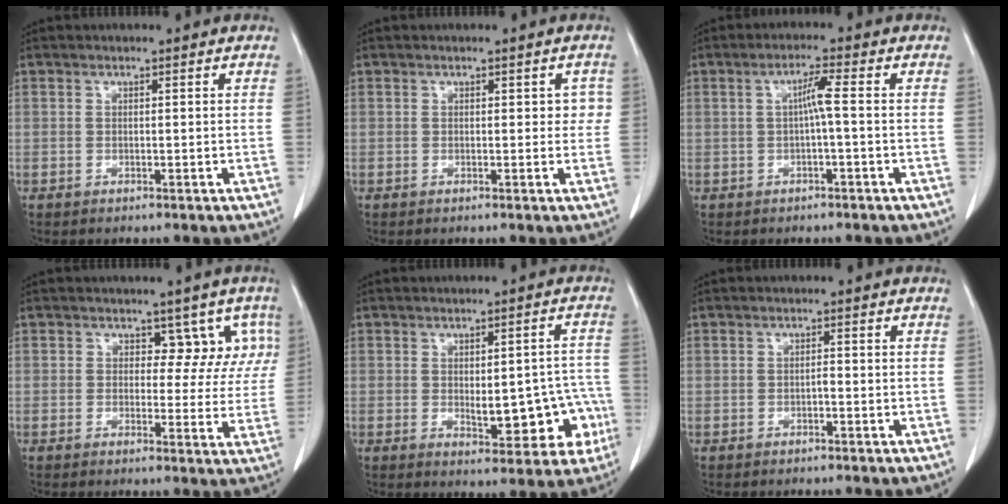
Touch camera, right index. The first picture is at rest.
{"total": 2.0, "force": [0.4, 1.5, 1.4], "torque": [-0.004, 0.014, 0.003]}
{"total": 3.0, "force": [-0.1, -0.1, 3.0], "torque": [-0.055, 0.009, 0.001]}
{"total": 5.7, "force": [3.0, 4.0, 2.7], "torque": [0.000, 0.003, 0.022]}
{"total": 10.3, "force": [-2.1, 4.6, 8.9], "torque": [-0.096, 0.021, -0.014]}
{"total": 0.6, "force": [-0.3, 0.1, 0.5], "torque": [-0.008, 0.002, -0.006]}